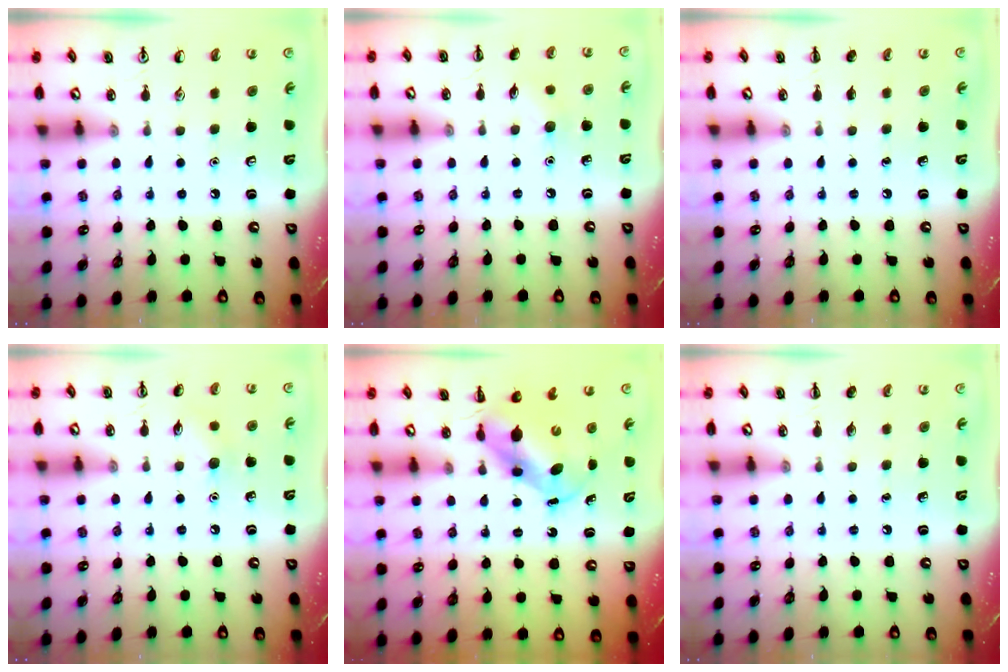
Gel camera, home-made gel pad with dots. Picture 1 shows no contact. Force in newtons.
{"total": 6.5, "press": 6.2, "slide": 1.8}
{"total": 0.0}
{"total": 6.7, "press": 6.4, "slide": 1.9}
{"total": 5.5, "press": 5.4, "slide": 0.6}
{"total": 0.0}